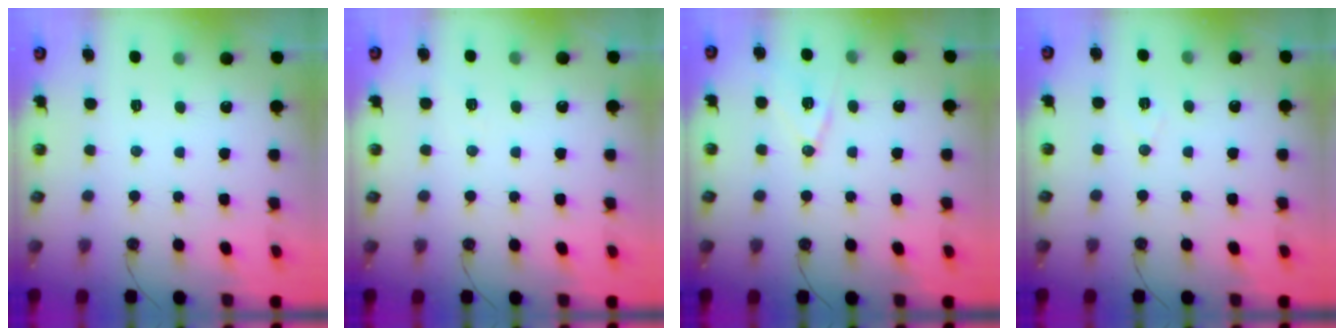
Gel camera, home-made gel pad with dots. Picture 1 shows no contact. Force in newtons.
{"total": 2.4, "press": 1.7, "slide": 1.7}
{"total": 11.2, "press": 10.7, "slide": 3.3}
{"total": 5.6, "press": 3.4, "slide": 4.4}